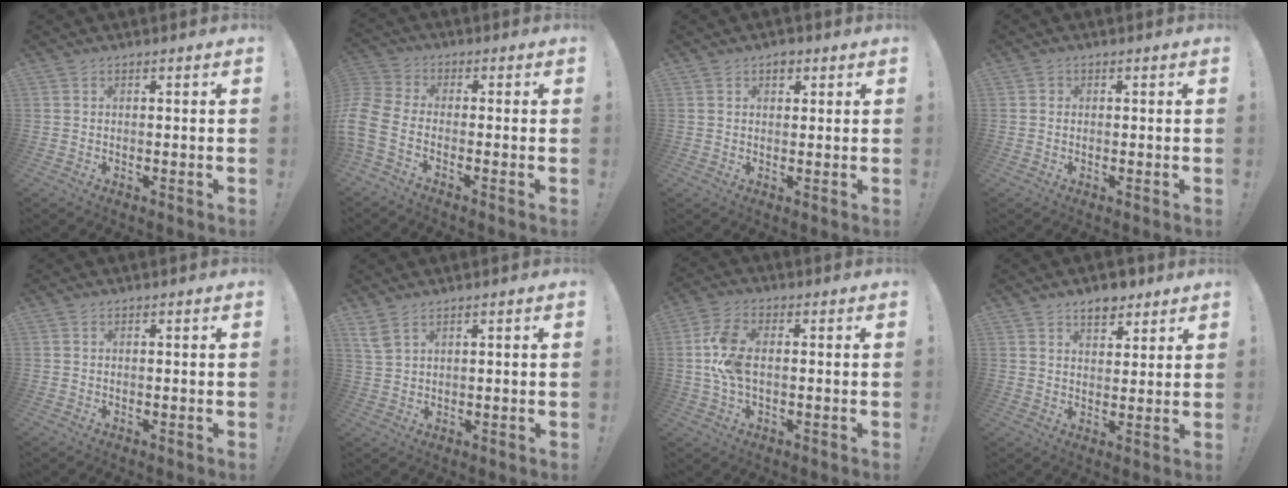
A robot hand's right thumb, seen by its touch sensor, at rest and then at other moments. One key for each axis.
{"total": 6.6, "fx": -2.9, "fy": 3.1, "fz": 5.0, "tx": -0.125, "ty": 0.002, "tz": -0.055}
{"total": 2.4, "fx": 1.2, "fy": 1.8, "fz": 1.2, "tx": -0.003, "ty": -0.006, "tz": 0.016}
{"total": 0.8, "fx": 0.0, "fy": 0.8, "fz": 0.0, "tx": -0.001, "ty": 0.003, "tz": 0.000}
{"total": 0.0}
{"total": 4.0, "fx": 2.7, "fy": 1.1, "fz": 2.8, "tx": -0.063, "ty": -0.008, "tz": 0.052}
{"total": 9.3, "fx": 0.1, "fy": 5.0, "fz": 7.9, "tx": -0.151, "ty": 0.001, "tz": 0.004}
{"total": 6.4, "fx": 4.5, "fy": 3.6, "fz": 2.6, "tx": -0.027, "ty": -0.022, "tz": 0.081}